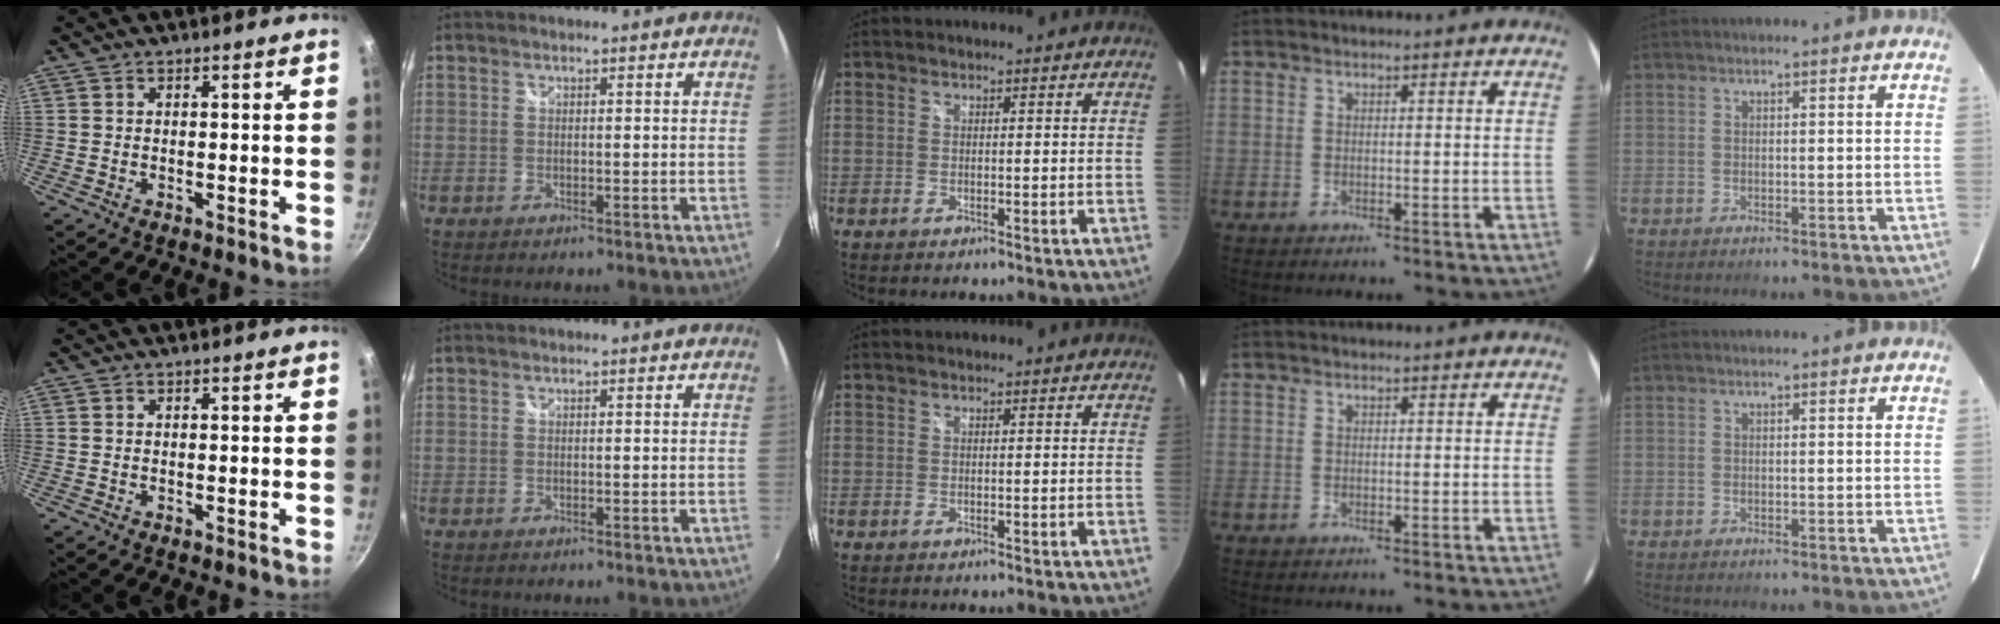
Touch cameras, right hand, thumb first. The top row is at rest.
{}